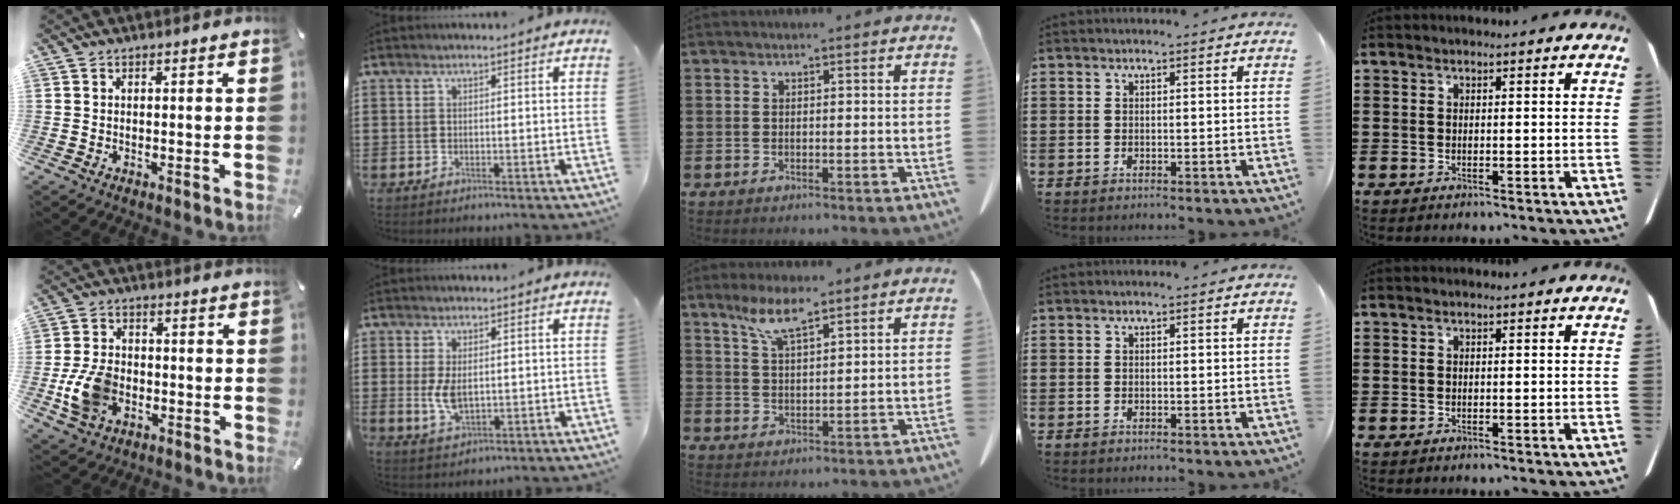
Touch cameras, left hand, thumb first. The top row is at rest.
{"thumb": {"total": 10.3, "force": [-2.7, 7.6, 6.4], "torque": [-0.138, 0.008, -0.049]}, "index": {"total": 4.5, "force": [0.1, 2.4, 3.8], "torque": [-0.096, -0.003, -0.004]}, "middle": {"total": 6.3, "force": [4.5, 1.2, 4.2], "torque": [-0.094, -0.003, 0.081]}}